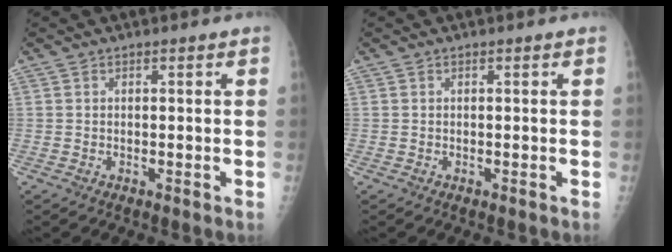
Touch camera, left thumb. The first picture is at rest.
{"total": 0.0}